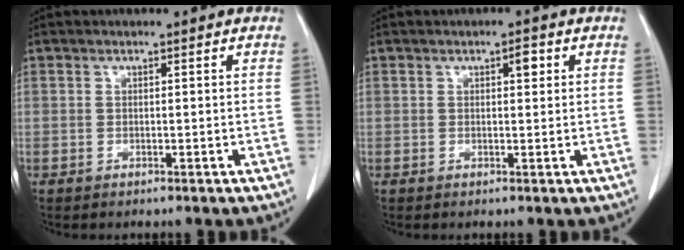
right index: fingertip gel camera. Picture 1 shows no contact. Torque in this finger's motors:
{"motor_torque": [0.01, 0.00, 0.02, 0.00]}